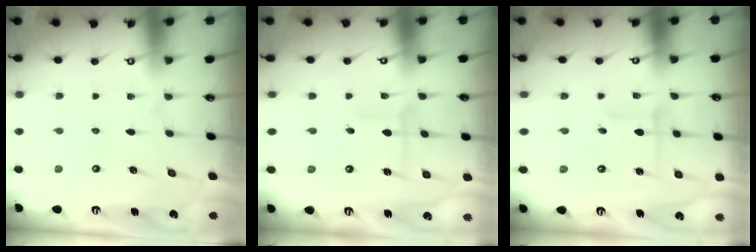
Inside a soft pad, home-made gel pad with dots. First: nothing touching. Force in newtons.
{"total": 5.2, "press": 5.2, "slide": 0.6}
{"total": 2.5, "press": 2.5, "slide": 0.1}